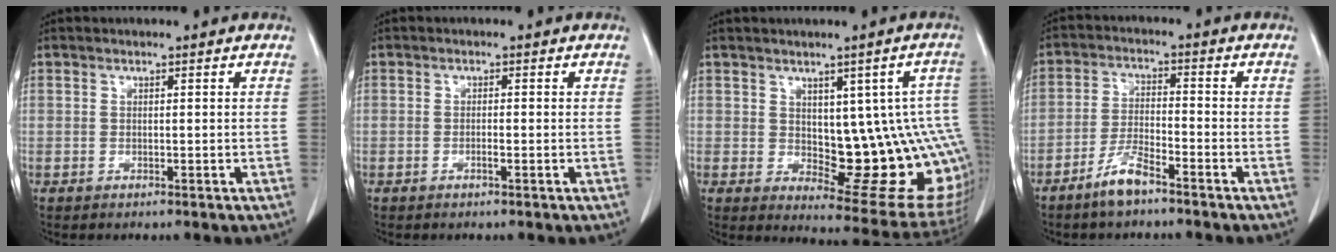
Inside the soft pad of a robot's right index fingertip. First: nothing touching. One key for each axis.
{"total": 1.0, "fx": -0.5, "fy": 0.1, "fz": 0.8, "tx": -0.018, "ty": 0.001, "tz": -0.009}
{"total": 15.9, "fx": 0.0, "fy": 5.8, "fz": 14.8, "tx": -0.138, "ty": 0.011, "tz": 0.019}
{"total": 5.6, "fx": -4.2, "fy": 0.9, "fz": 3.5, "tx": -0.078, "ty": -0.005, "tz": -0.084}